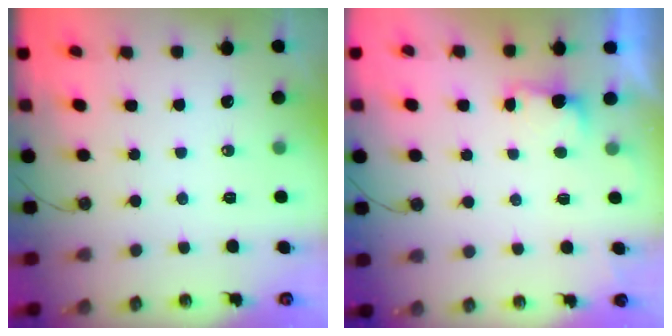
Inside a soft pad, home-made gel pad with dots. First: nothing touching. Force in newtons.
{"total": 2.6, "press": 2.4, "slide": 0.9}